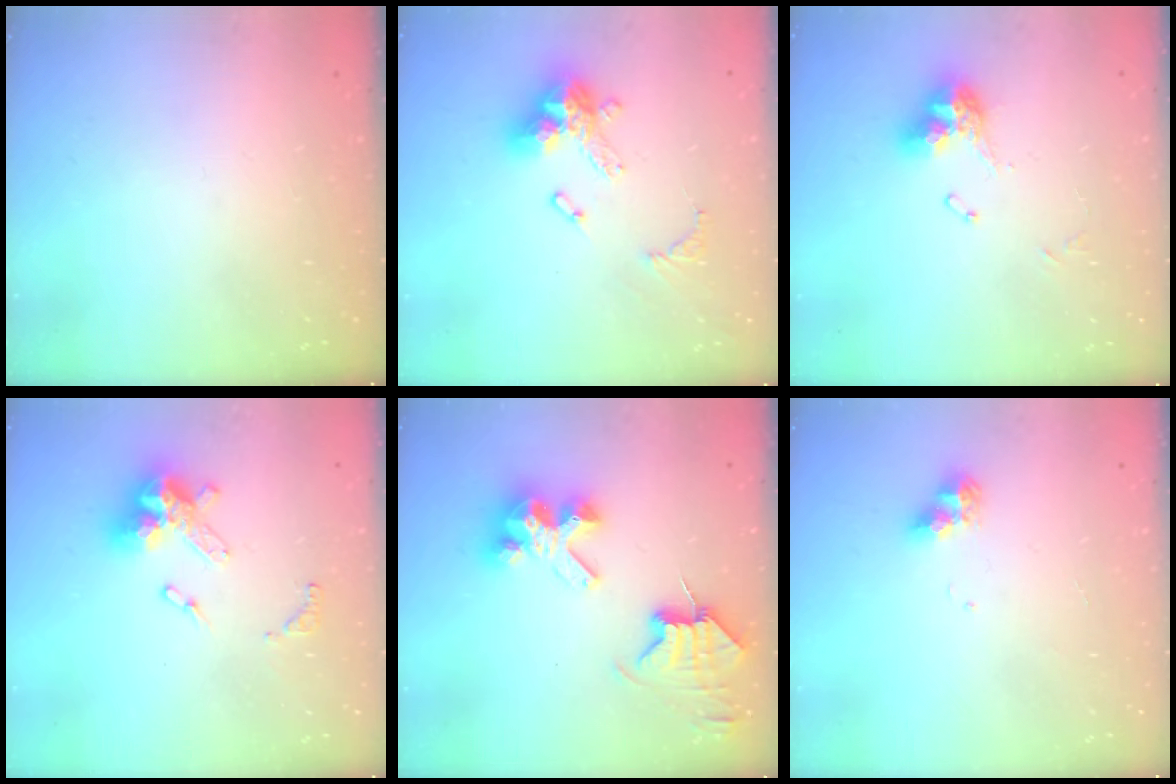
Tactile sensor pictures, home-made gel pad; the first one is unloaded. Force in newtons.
{"total": 14.6, "press": 14.6, "slide": 1.6}
{"total": 10.2, "press": 10.1, "slide": 1.0}
{"total": 14.1, "press": 14.1, "slide": 0.9}
{"total": 9.9, "press": 9.9, "slide": 1.1}
{"total": 7.8, "press": 7.8, "slide": 0.8}